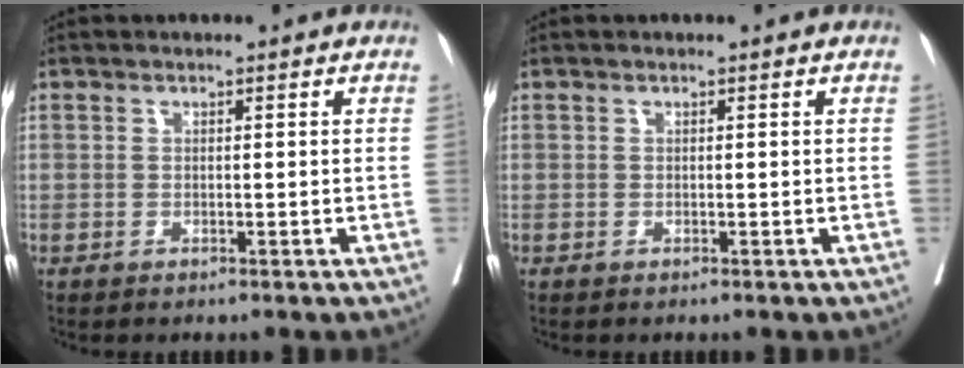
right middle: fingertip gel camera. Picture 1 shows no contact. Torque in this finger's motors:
{"motor_torque": [0.09, -0.10, 0.00, 0.00]}